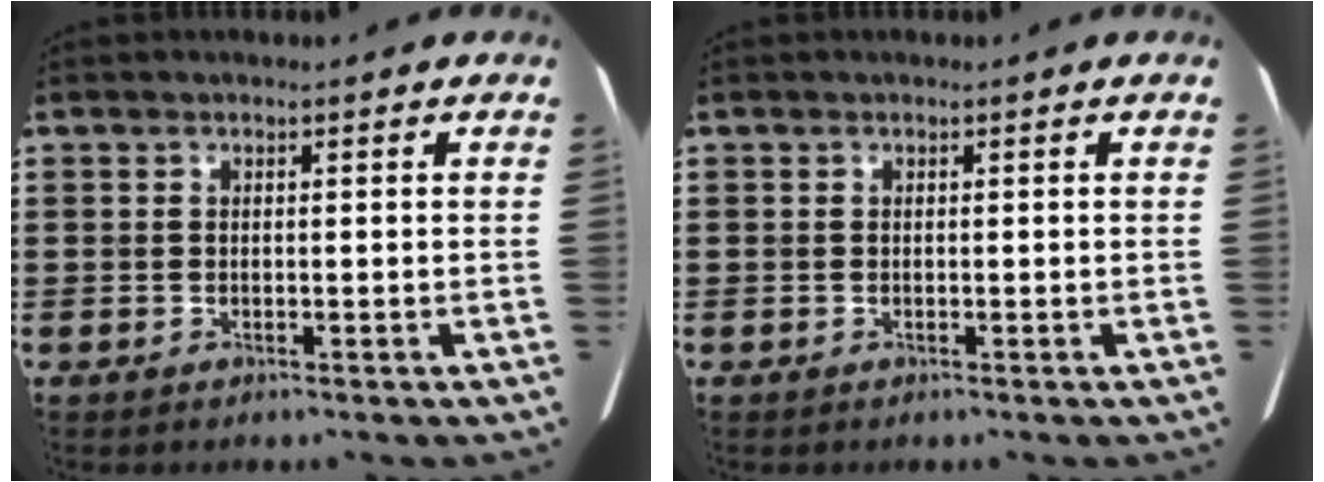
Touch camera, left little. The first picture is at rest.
{"total": 0.0}